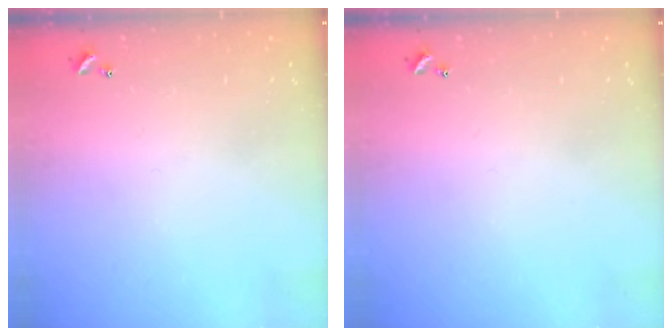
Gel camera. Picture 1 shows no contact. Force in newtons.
{"total": 0.0}